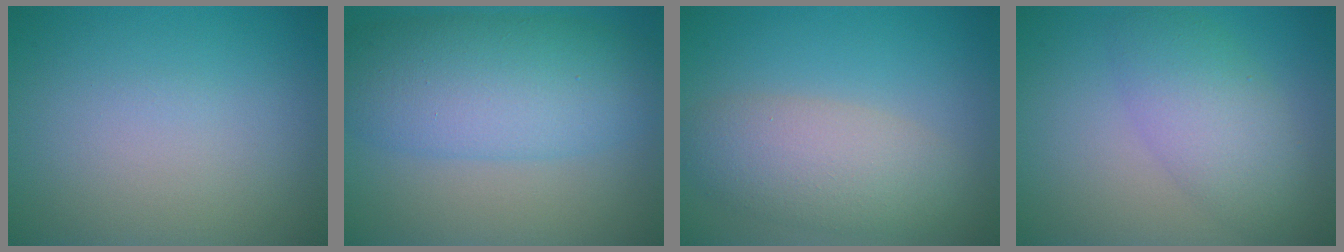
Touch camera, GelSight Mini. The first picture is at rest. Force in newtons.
{"total": 7.8, "press": 7.8, "slide": 0.3}
{"total": 5.1, "press": 5.1, "slide": 0.5}
{"total": 4.6, "press": 4.6, "slide": 0.3}